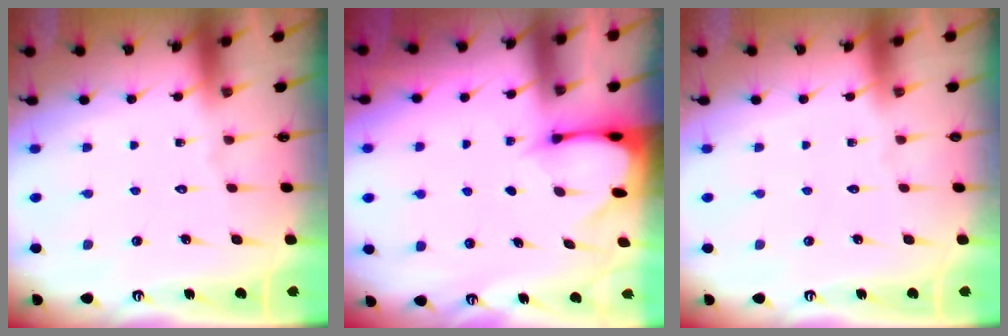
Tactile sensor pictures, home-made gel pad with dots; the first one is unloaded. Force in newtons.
{"total": 2.6, "press": 2.5, "slide": 0.3}
{"total": 0.0}